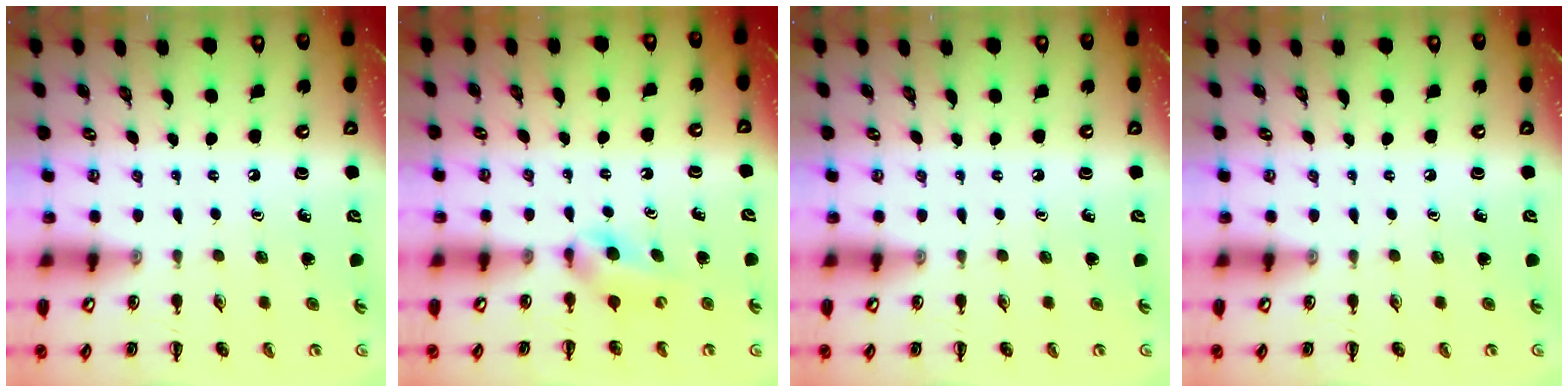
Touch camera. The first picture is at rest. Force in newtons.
{"total": 3.9, "press": 3.7, "slide": 1.4}
{"total": 0.0}
{"total": 0.0}